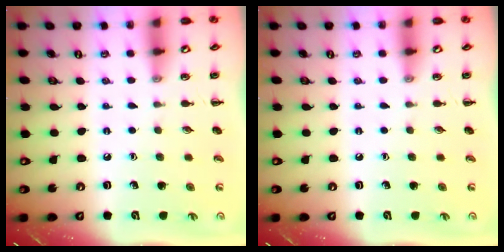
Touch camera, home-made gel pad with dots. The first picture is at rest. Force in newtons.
{"total": 0.0}